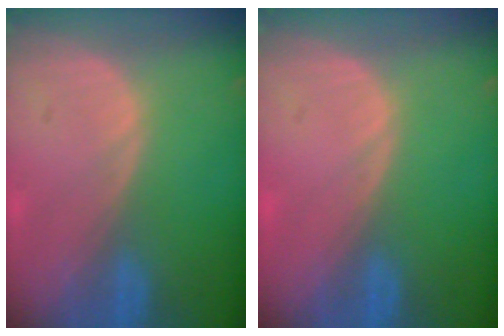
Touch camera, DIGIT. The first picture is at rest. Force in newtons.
{"total": 0.0}